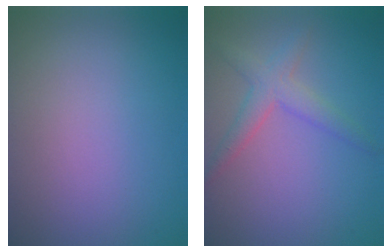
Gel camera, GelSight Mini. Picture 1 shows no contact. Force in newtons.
{"total": 2.7, "press": 2.7, "slide": 0.1}